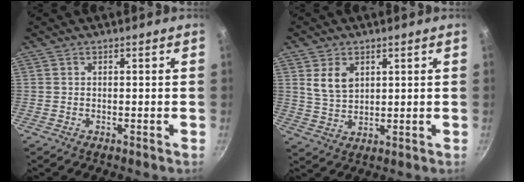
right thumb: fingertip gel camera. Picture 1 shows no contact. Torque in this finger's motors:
{"motor_torque": [0.57, 1.19, 0.89, 0.03, 0.17]}